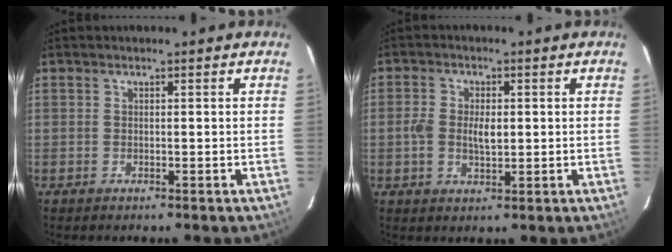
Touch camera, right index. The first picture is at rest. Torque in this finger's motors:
{"motor_torque": [0.11, 0.03, 0.12, 0.07]}